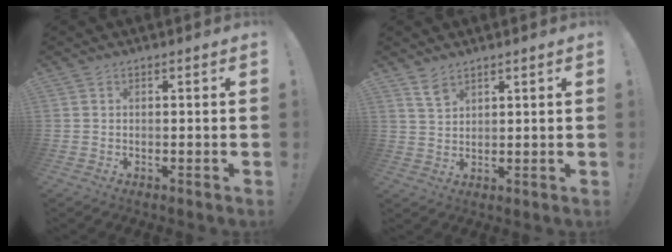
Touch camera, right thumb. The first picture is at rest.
{"total": 4.5, "force": [3.4, 2.2, 2.1], "torque": [-0.026, -0.023, 0.062]}